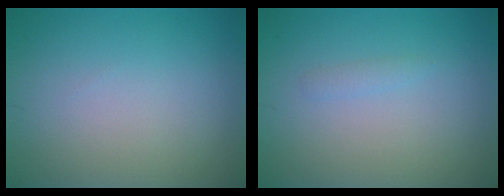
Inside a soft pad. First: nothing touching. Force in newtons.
{"total": 0.7, "press": 0.7, "slide": 0.1}